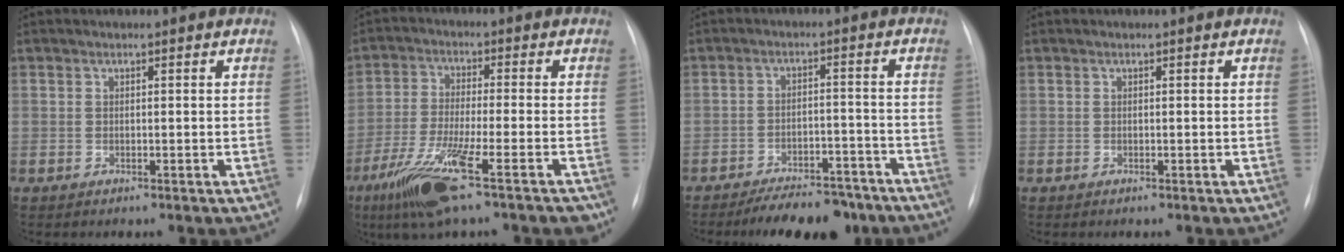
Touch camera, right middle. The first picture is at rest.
{"total": 12.0, "force": [-6.9, 0.5, 9.8], "torque": [-0.189, -0.032, -0.123]}
{"total": 10.7, "force": [-9.1, 3.7, 4.2], "torque": [-0.044, 0.010, -0.132]}
{"total": 0.0}